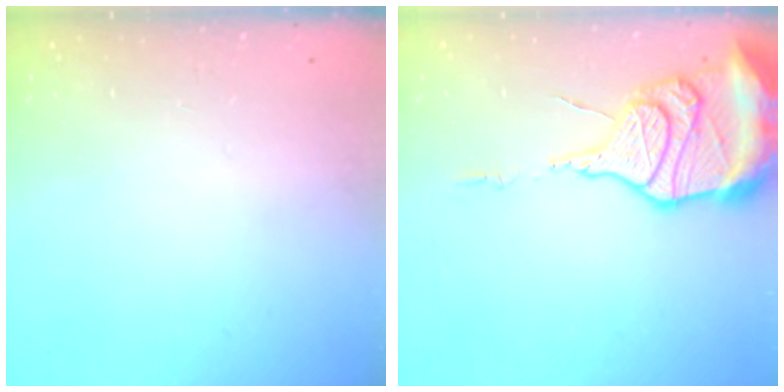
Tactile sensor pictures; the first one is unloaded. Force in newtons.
{"total": 18.9, "press": 18.8, "slide": 1.8}